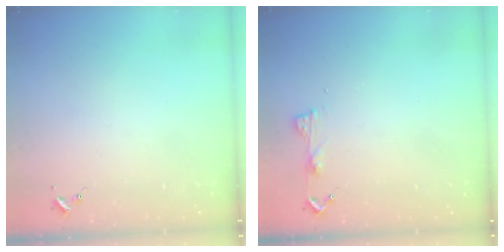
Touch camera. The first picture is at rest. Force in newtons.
{"total": 4.4, "press": 4.4, "slide": 0.5}